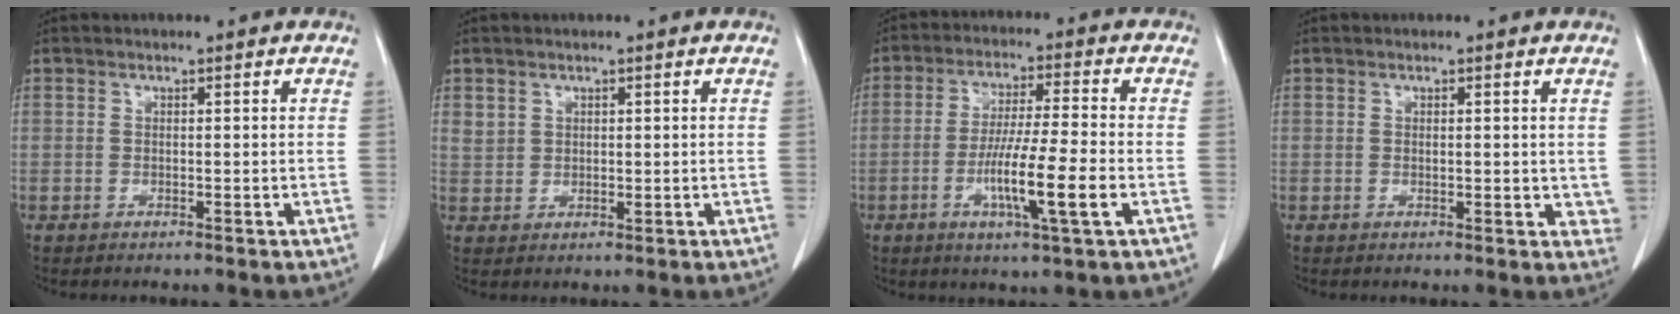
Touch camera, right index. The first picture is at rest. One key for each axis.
{"total": 2.3, "fx": 1.2, "fy": 1.9, "fz": 0.5, "tx": -0.004, "ty": 0.000, "tz": 0.025}
{"total": 10.5, "fx": -3.3, "fy": -0.1, "fz": 10.0, "tx": -0.187, "ty": -0.013, "tz": -0.062}
{"total": 2.4, "fx": 0.4, "fy": 1.2, "fz": 2.1, "tx": -0.022, "ty": -0.006, "tz": 0.003}